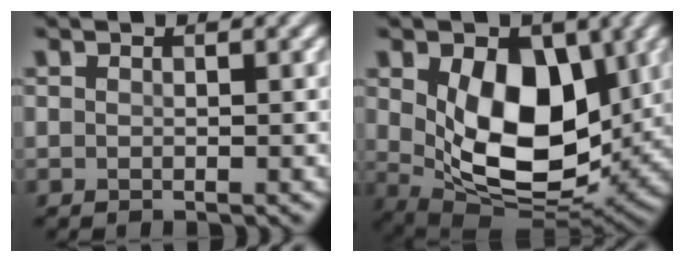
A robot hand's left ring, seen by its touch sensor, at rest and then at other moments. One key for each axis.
{"total": 10.4, "fx": 1.3, "fy": 6.5, "fz": 8.0, "tx": -0.137, "ty": -0.020, "tz": 0.031}